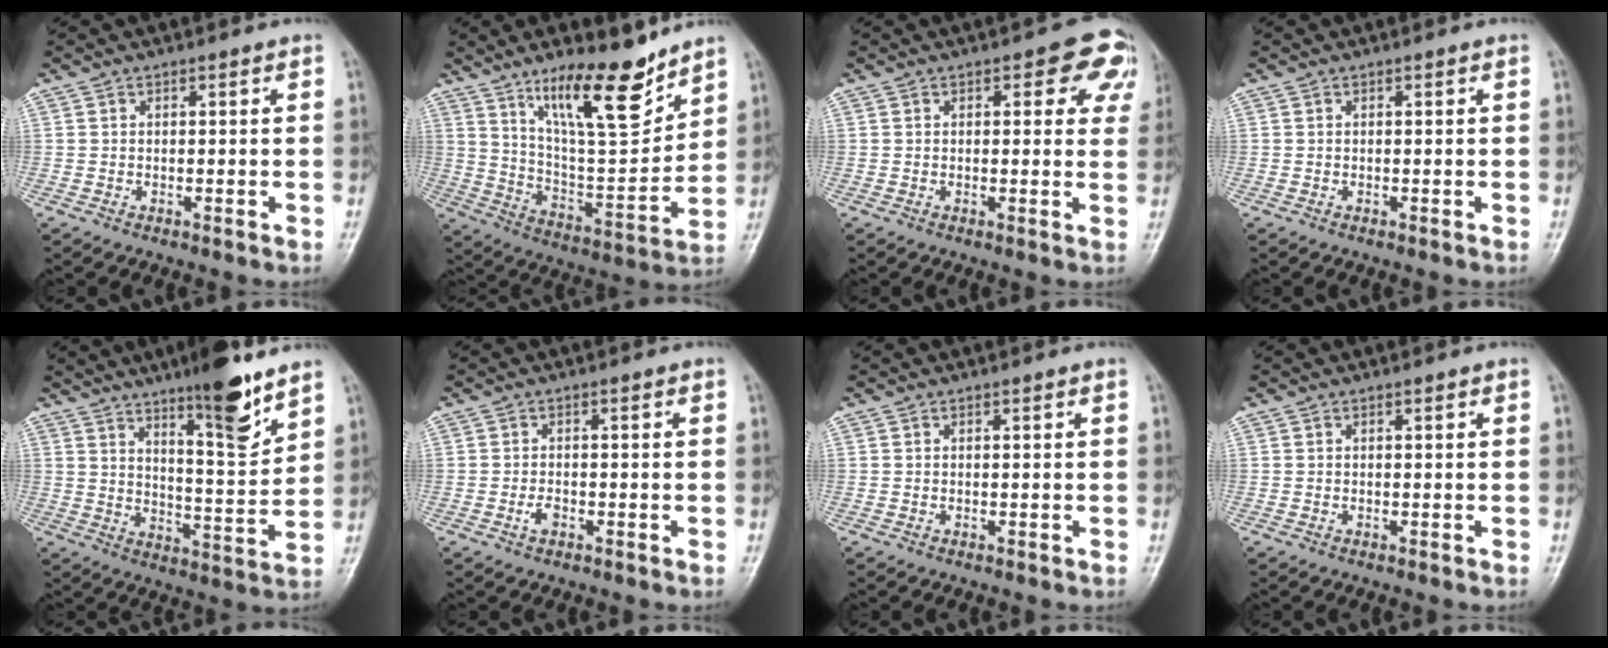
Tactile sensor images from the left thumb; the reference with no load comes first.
{"total": 17.2, "force": [11.8, 4.7, 11.6], "torque": [-0.159, -0.082, 0.210]}
{"total": 7.3, "force": [3.3, 3.9, 5.3], "torque": [-0.010, -0.003, 0.026]}
{"total": 0.0}
{"total": 13.3, "force": [9.1, 2.5, 9.4], "torque": [-0.124, -0.066, 0.145]}
{"total": 1.9, "force": [-0.9, 1.1, 1.3], "torque": [-0.026, 0.005, -0.018]}
{"total": 0.0}
{"total": 0.0}